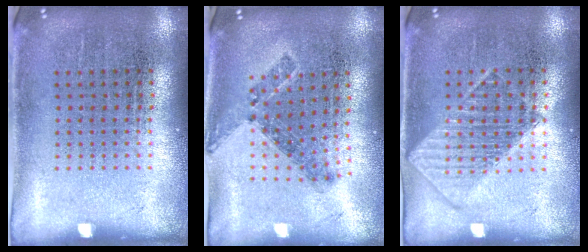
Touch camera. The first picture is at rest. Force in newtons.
{"total": 0.8, "press": 0.7, "slide": 0.4}
{"total": 1.1, "press": 1.1, "slide": 0.2}